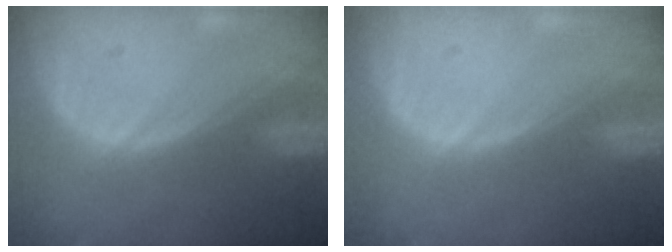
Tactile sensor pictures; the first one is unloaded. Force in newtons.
{"total": 0.0}